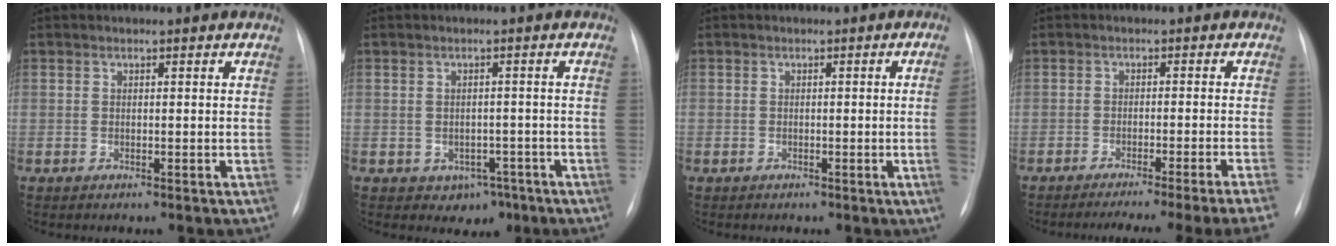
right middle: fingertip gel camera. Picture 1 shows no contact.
{"total": 3.7, "force": [-1.9, 2.9, 1.4], "torque": [-0.010, 0.010, -0.013]}
{"total": 2.7, "force": [-0.3, -0.9, 2.5], "torque": [-0.029, -0.003, -0.004]}
{"total": 15.2, "force": [-13.2, -2.3, 7.3], "torque": [-0.067, -0.025, -0.171]}